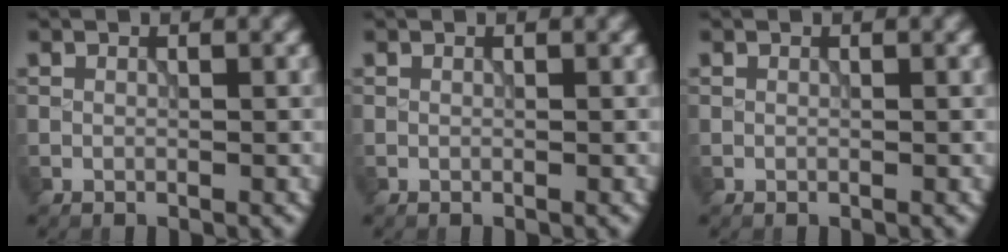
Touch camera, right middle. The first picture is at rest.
{"total": 0.0}
{"total": 0.0}